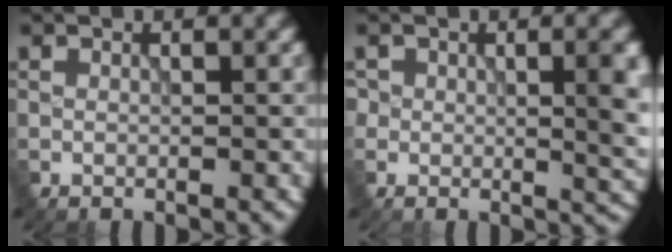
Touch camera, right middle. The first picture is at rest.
{"total": 4.6, "force": [0.7, 2.3, 3.9], "torque": [-0.045, -0.005, 0.011]}